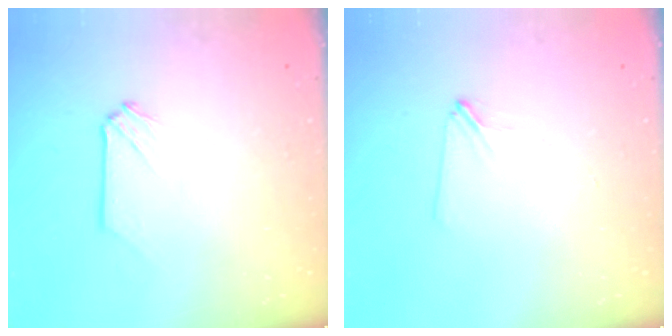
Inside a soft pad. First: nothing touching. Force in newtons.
{"total": 1.6, "press": 1.5, "slide": 0.3}